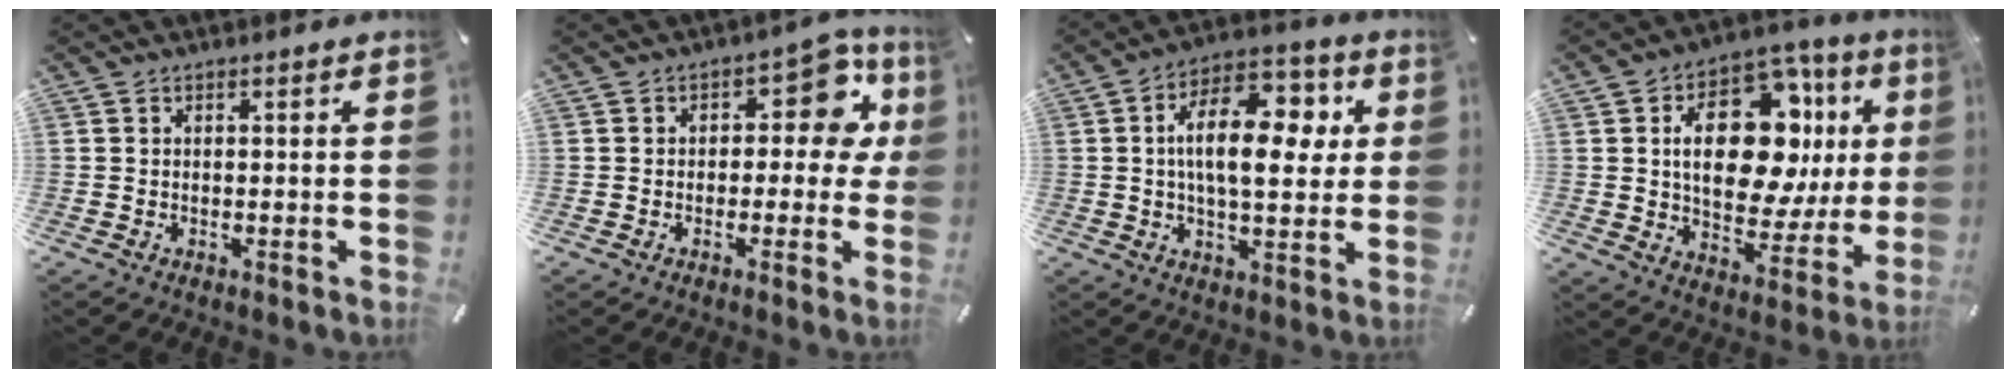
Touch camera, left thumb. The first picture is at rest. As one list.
[{"total": 10.0, "force": [2.8, 5.9, 7.6], "torque": [-0.092, -0.011, 0.044]}, {"total": 16.1, "force": [3.0, 8.3, 13.5], "torque": [-0.224, 0.003, 0.047]}, {"total": 21.8, "force": [5.3, 12.9, 16.8], "torque": [-0.253, -0.026, 0.086]}]